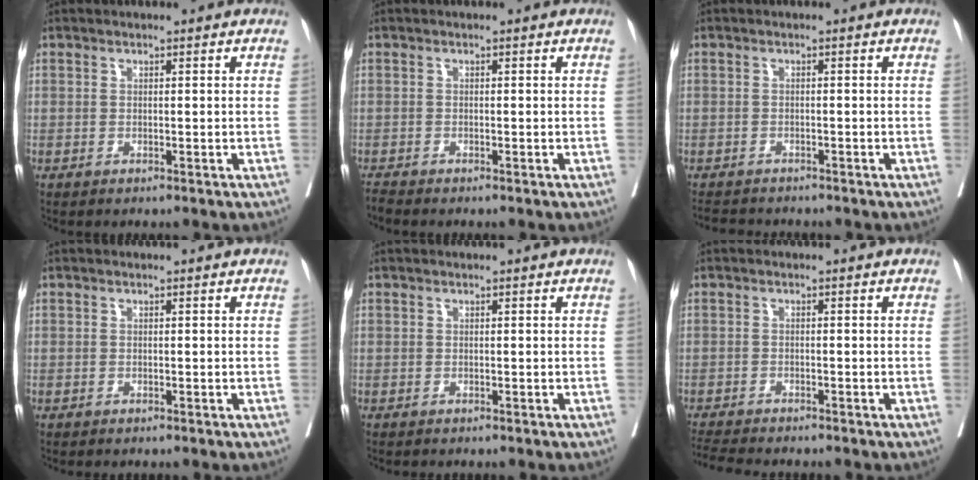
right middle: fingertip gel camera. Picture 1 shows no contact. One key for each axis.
{"total": 0.9, "fx": -0.9, "fy": -0.2, "fz": 0.0, "tx": -0.006, "ty": -0.006, "tz": -0.019}
{"total": 4.3, "fx": -4.1, "fy": 1.2, "fz": 0.9, "tx": -0.014, "ty": -0.011, "tz": -0.064}
{"total": 0.0}
{"total": 0.0}
{"total": 5.6, "fx": -5.2, "fy": 0.5, "fz": 2.0, "tx": -0.032, "ty": -0.013, "tz": -0.085}